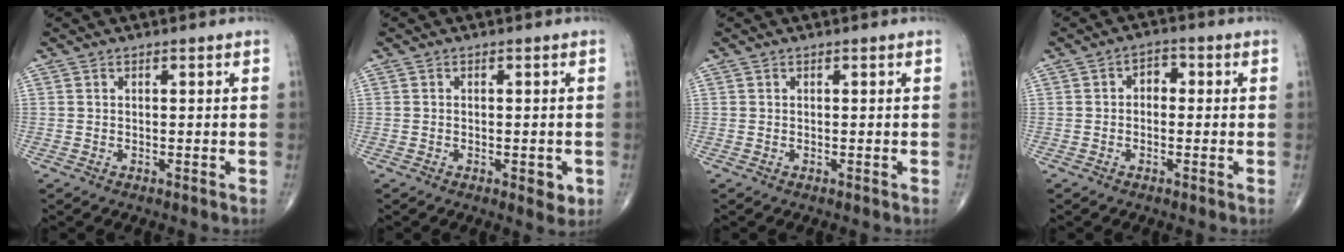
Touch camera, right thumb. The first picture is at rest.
{"total": 2.9, "force": [-0.9, 1.4, 2.3], "torque": [-0.022, -0.002, -0.009]}
{"total": 0.0}
{"total": 3.2, "force": [0.0, 2.3, 2.2], "torque": [-0.015, 0.013, -0.011]}